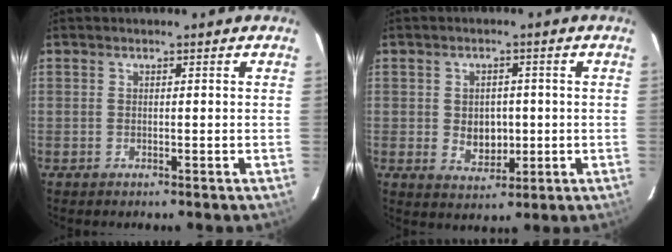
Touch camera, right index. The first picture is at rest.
{"total": 5.5, "force": [-0.3, 4.3, 3.4], "torque": [-0.058, -0.002, 0.006]}